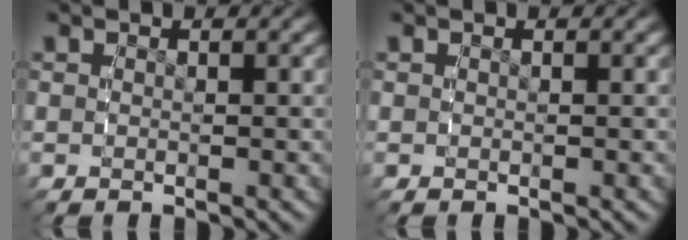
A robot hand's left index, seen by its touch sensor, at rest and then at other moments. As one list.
[{"total": 0.0}]